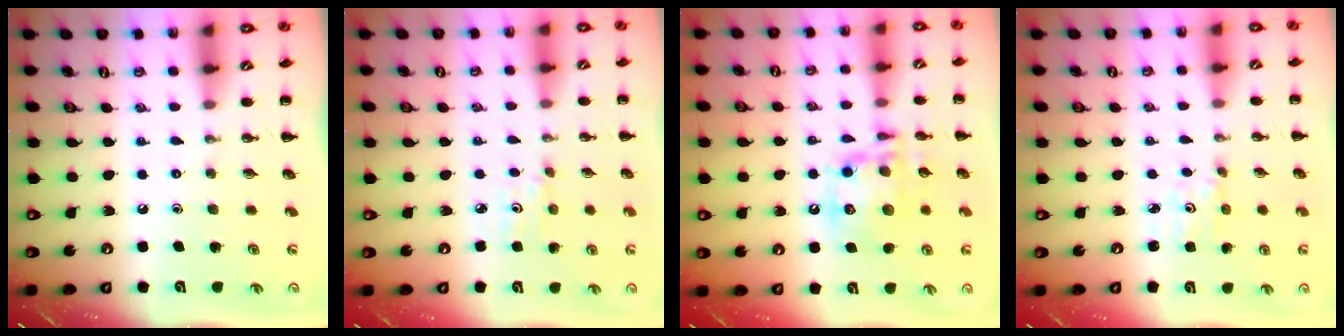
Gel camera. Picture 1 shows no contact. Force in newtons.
{"total": 3.4, "press": 3.3, "slide": 1.1}
{"total": 13.7, "press": 13.5, "slide": 2.3}
{"total": 1.6, "press": 1.6, "slide": 0.2}